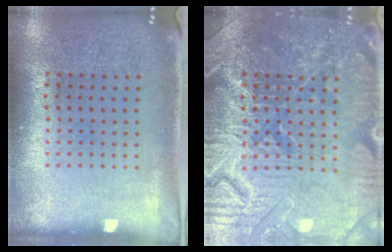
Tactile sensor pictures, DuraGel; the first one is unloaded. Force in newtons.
{"total": 7.4, "press": 7.3, "slide": 1.0}